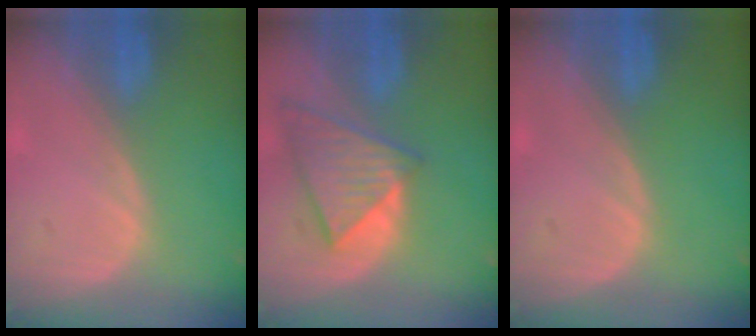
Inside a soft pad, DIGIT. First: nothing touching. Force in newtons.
{"total": 8.4, "press": 7.4, "slide": 4.1}
{"total": 0.0}